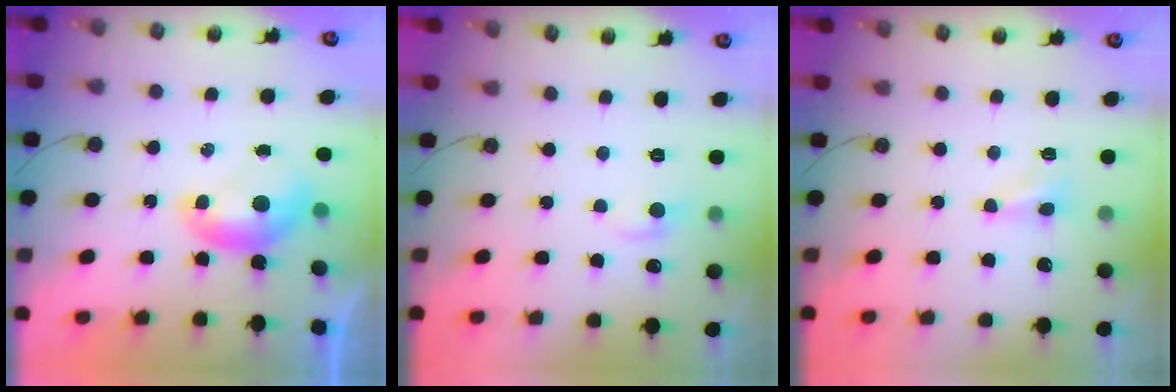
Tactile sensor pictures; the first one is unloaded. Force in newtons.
{"total": 0.7, "press": 0.1, "slide": 0.7}
{"total": 1.0, "press": 0.9, "slide": 0.3}